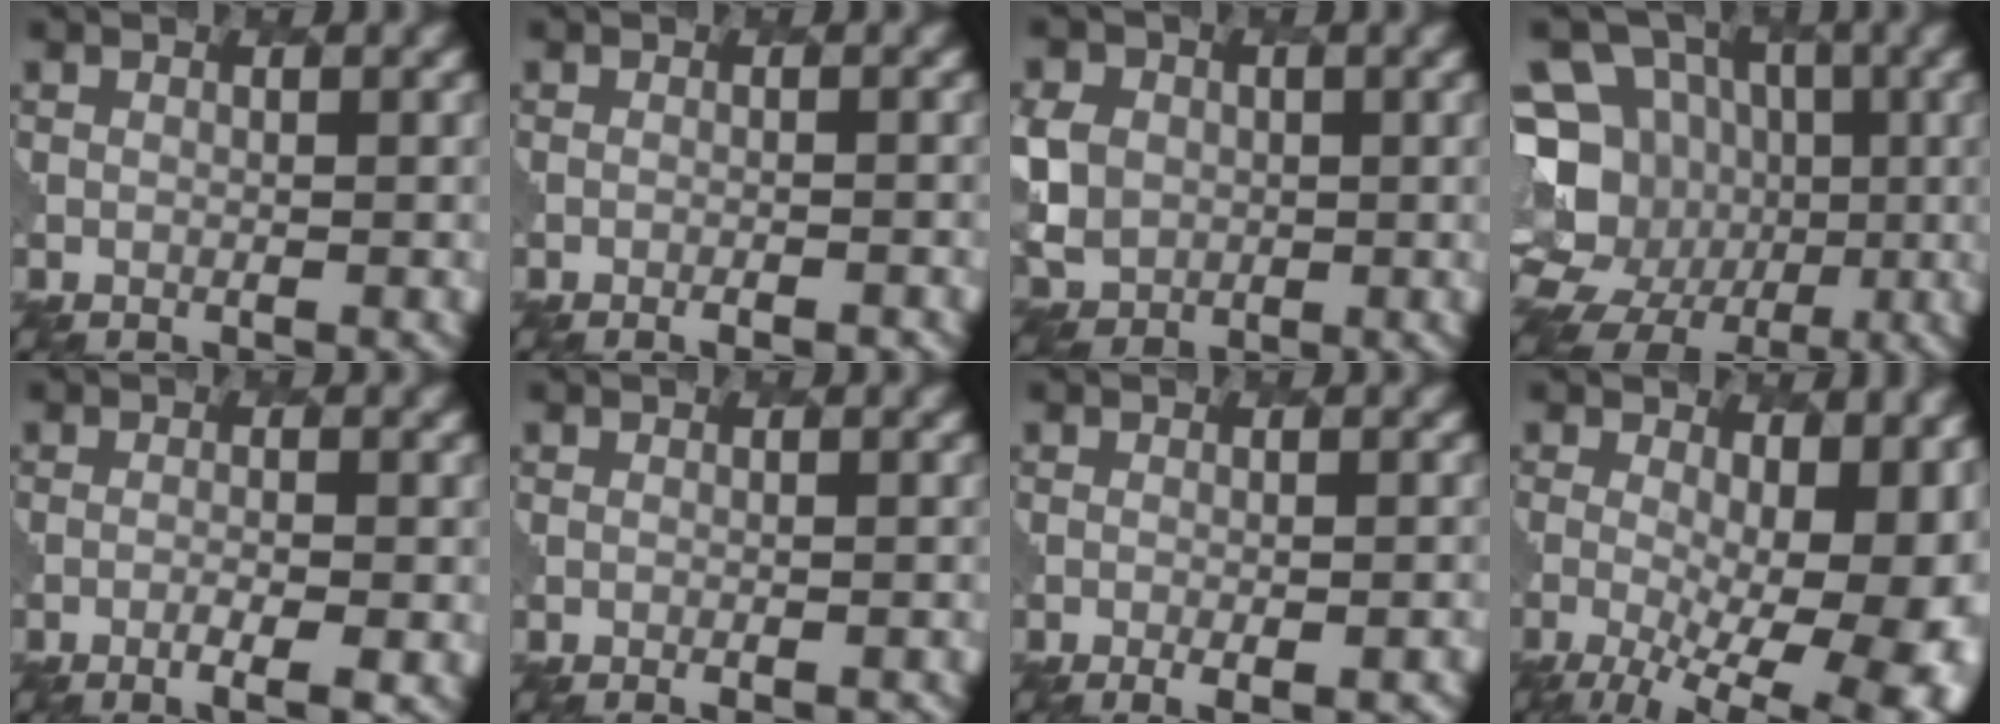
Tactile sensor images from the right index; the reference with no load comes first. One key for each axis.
{"total": 1.8, "fx": -1.1, "fy": 0.6, "fz": 1.2, "tx": -0.003, "ty": 0.011, "tz": -0.016}
{"total": 5.6, "fx": 0.5, "fy": 5.1, "fz": 2.4, "tx": -0.064, "ty": 0.005, "tz": -0.005}
{"total": 12.7, "fx": -2.3, "fy": 11.5, "fz": 4.8, "tx": -0.119, "ty": 0.005, "tz": -0.051}
{"total": 2.5, "fx": -1.1, "fy": 0.5, "fz": 2.2, "tx": -0.034, "ty": 0.001, "tz": -0.022}
{"total": 1.5, "fx": -0.8, "fy": 0.6, "fz": 1.0, "tx": 0.000, "ty": 0.006, "tz": -0.003}
{"total": 4.0, "fx": -1.9, "fy": 1.5, "fz": 3.2, "tx": -0.029, "ty": 0.007, "tz": -0.015}
{"total": 15.4, "fx": -2.1, "fy": 7.5, "fz": 13.3, "tx": -0.182, "ty": -0.028, "tz": -0.001}